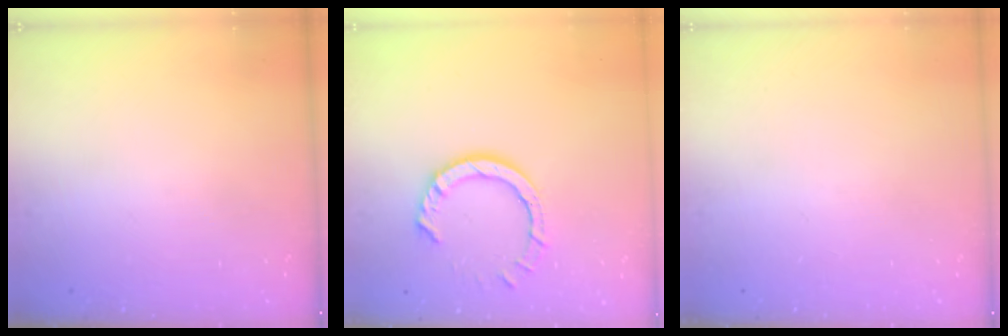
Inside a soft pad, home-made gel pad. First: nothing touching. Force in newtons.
{"total": 8.9, "press": 8.8, "slide": 0.8}
{"total": 0.0}